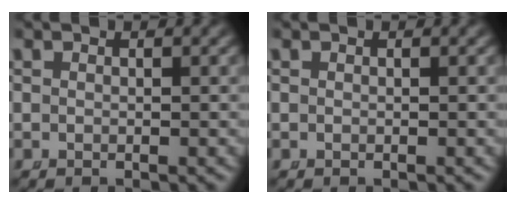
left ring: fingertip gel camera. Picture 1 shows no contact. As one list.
[{"total": 0.0}]